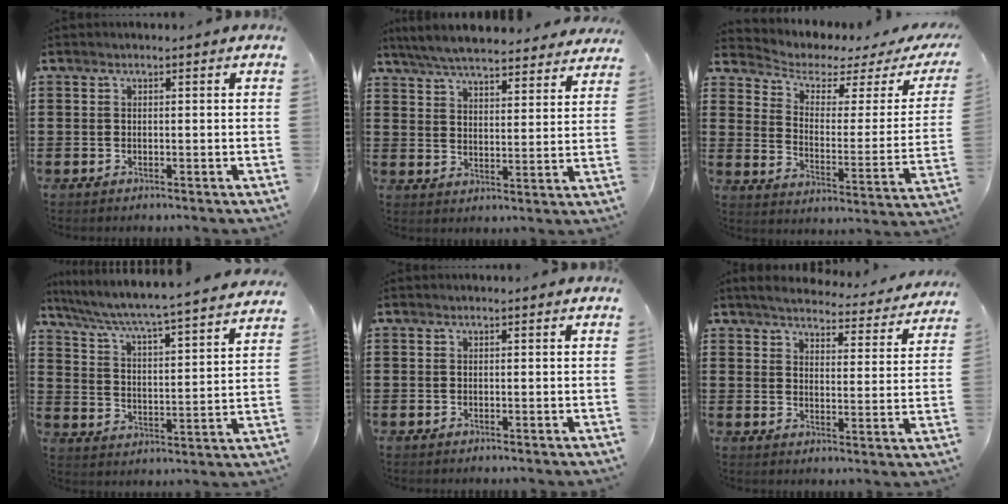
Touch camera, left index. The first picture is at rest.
{"total": 6.3, "force": [6.1, 0.1, 1.6], "torque": [-0.058, -0.032, 0.110]}
{"total": 2.9, "force": [2.0, 1.1, 1.7], "torque": [-0.053, -0.017, 0.026]}
{"total": 5.0, "force": [4.6, -0.9, 1.7], "torque": [-0.056, -0.045, 0.068]}
{"total": 0.0}
{"total": 4.6, "force": [4.5, -0.1, 1.0], "torque": [-0.042, -0.032, 0.075]}